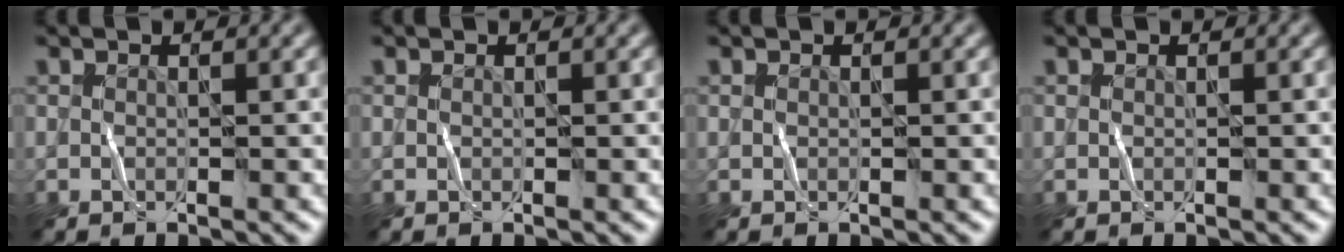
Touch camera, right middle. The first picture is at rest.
{"total": 0.0}
{"total": 0.0}
{"total": 0.0}